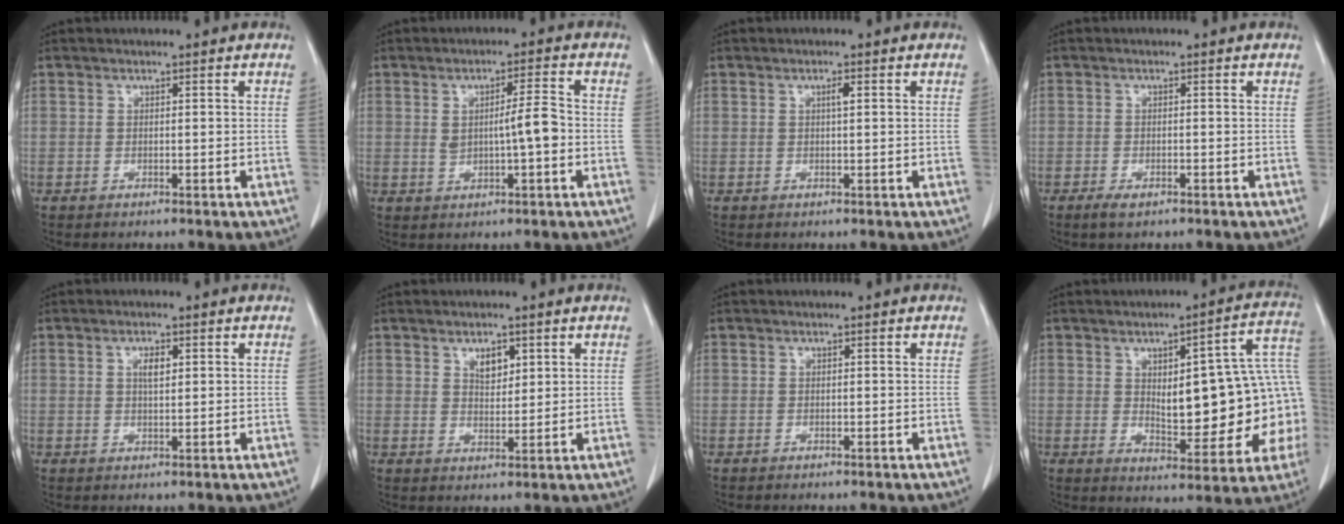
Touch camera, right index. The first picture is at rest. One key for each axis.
{"total": 4.9, "fx": -0.1, "fy": 0.8, "fz": 4.9, "tx": -0.079, "ty": 0.005, "tz": 0.001}
{"total": 1.0, "fx": 0.3, "fy": 0.1, "fz": 1.0, "tx": -0.016, "ty": 0.002, "tz": 0.003}
{"total": 1.8, "fx": -1.2, "fy": 0.7, "fz": 1.2, "tx": -0.023, "ty": -0.001, "tz": -0.018}
{"total": 2.3, "fx": 0.8, "fy": 0.9, "fz": 1.9, "tx": -0.030, "ty": -0.001, "tz": 0.012}
{"total": 3.2, "fx": 1.7, "fy": 1.6, "fz": 2.1, "tx": -0.033, "ty": -0.003, "tz": 0.030}
{"total": 0.0}
{"total": 19.6, "fx": 0.4, "fy": 6.0, "fz": 18.7, "tx": -0.207, "ty": 0.031, "tz": 0.018}